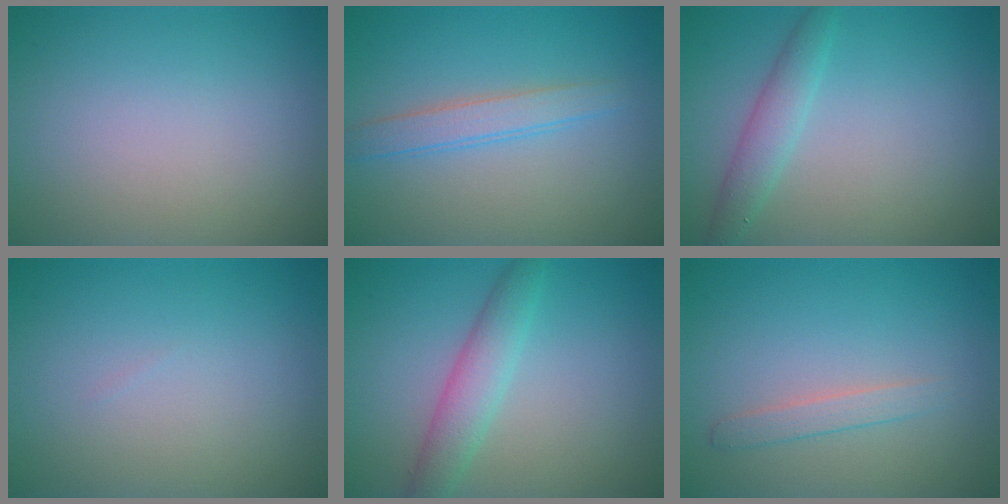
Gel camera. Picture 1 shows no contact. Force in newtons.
{"total": 2.4, "press": 2.4, "slide": 0.1}
{"total": 2.3, "press": 2.3, "slide": 0.0}
{"total": 0.0}
{"total": 3.2, "press": 3.2, "slide": 0.1}
{"total": 1.4, "press": 1.4, "slide": 0.1}